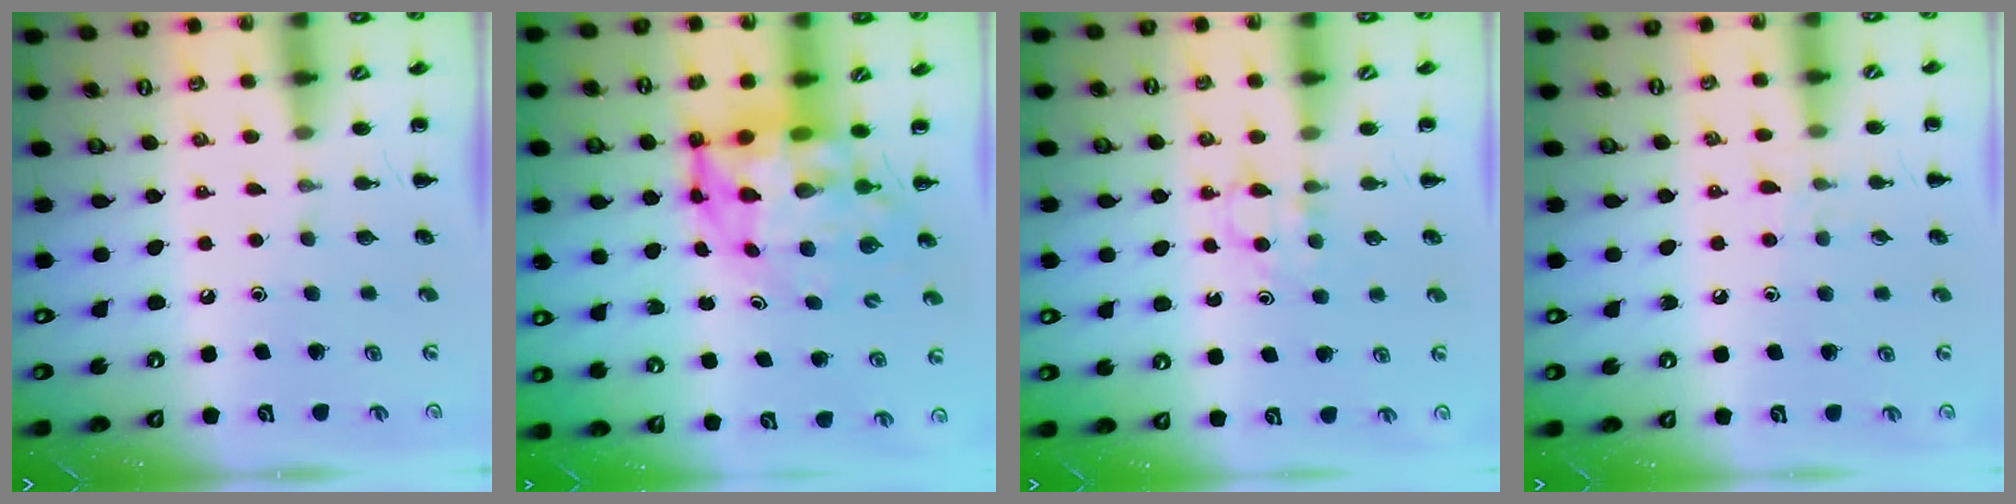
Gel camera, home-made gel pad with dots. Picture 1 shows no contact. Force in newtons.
{"total": 7.4, "press": 7.0, "slide": 2.3}
{"total": 3.4, "press": 3.2, "slide": 1.1}
{"total": 5.6, "press": 5.1, "slide": 2.4}